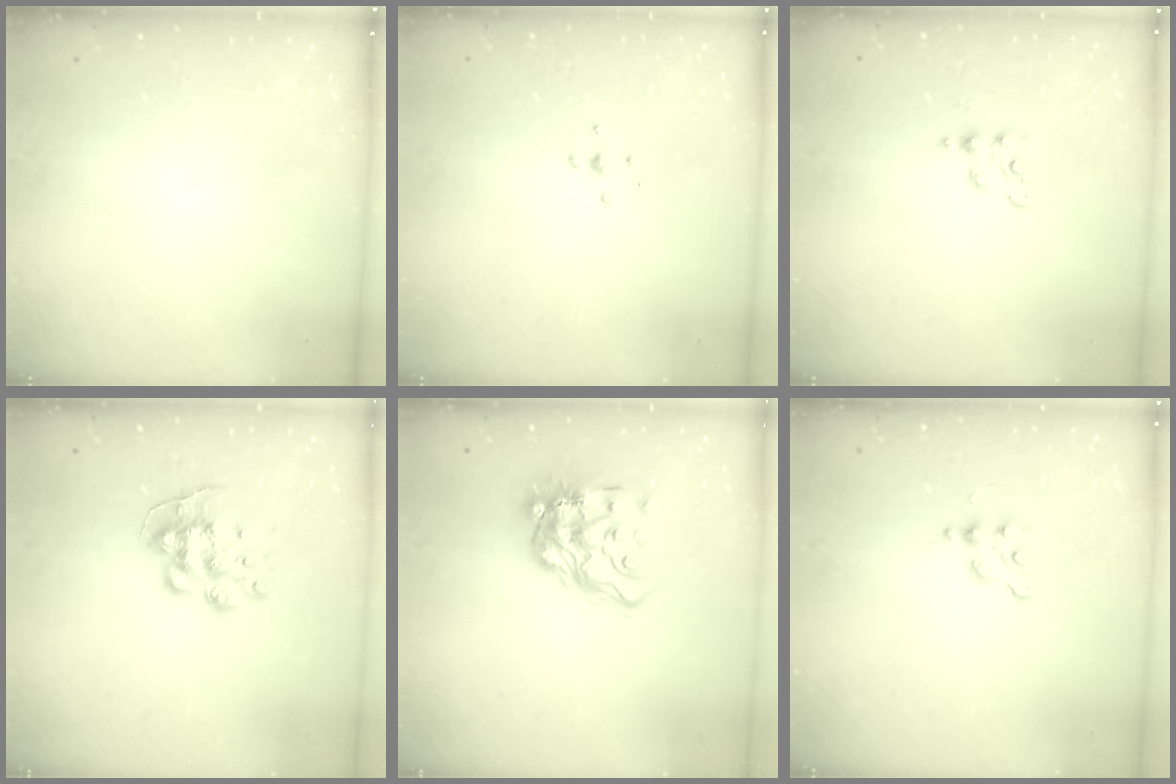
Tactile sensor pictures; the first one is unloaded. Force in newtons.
{"total": 4.3, "press": 4.2, "slide": 0.7}
{"total": 3.4, "press": 3.3, "slide": 0.5}
{"total": 9.8, "press": 9.7, "slide": 0.5}
{"total": 16.4, "press": 16.3, "slide": 1.6}
{"total": 1.7, "press": 1.7, "slide": 0.2}